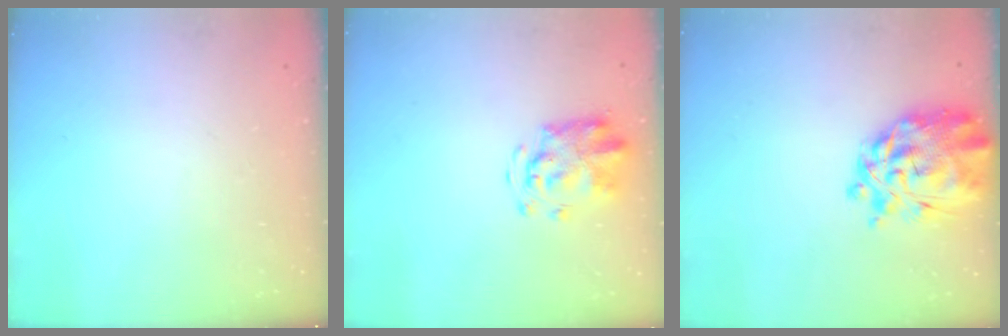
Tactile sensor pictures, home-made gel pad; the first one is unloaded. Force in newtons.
{"total": 3.9, "press": 3.8, "slide": 0.7}
{"total": 11.1, "press": 10.3, "slide": 4.0}